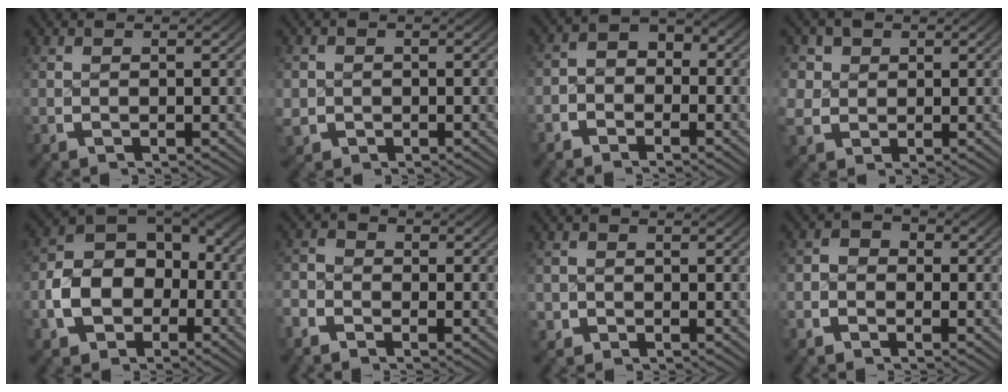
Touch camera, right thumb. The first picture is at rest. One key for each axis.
{"total": 2.5, "fx": -0.9, "fy": 2.3, "fz": 0.5, "tx": -0.025, "ty": -0.021, "tz": -0.008}
{"total": 3.5, "fx": -1.8, "fy": 2.6, "fz": 1.4, "tx": -0.017, "ty": -0.011, "tz": -0.040}
{"total": 3.3, "fx": -0.1, "fy": 3.2, "fz": 0.9, "tx": -0.036, "ty": -0.025, "tz": 0.010}
{"total": 9.0, "fx": -2.6, "fy": 6.8, "fz": 5.2, "tx": -0.127, "ty": -0.019, "tz": -0.039}
{"total": 2.5, "fx": -2.0, "fy": 1.5, "fz": 0.3, "tx": -0.005, "ty": -0.003, "tz": -0.050}
{"total": 2.1, "fx": -1.3, "fy": 1.7, "fz": -0.1, "tx": -0.005, "ty": -0.015, "tz": -0.021}
{"total": 2.3, "fx": -1.5, "fy": 1.7, "fz": 0.5, "tx": -0.006, "ty": -0.006, "tz": -0.039}